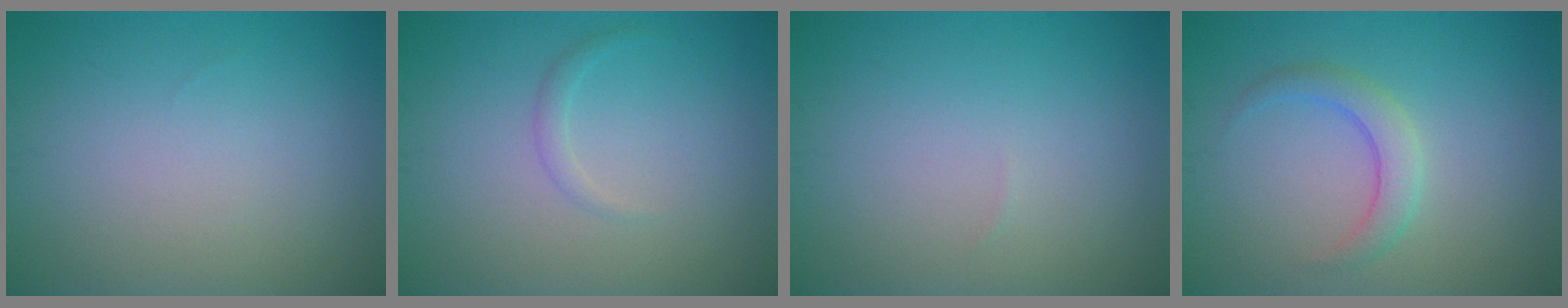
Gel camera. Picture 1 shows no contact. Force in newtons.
{"total": 1.0, "press": 1.0, "slide": 0.1}
{"total": 0.0}
{"total": 2.4, "press": 2.4, "slide": 0.0}